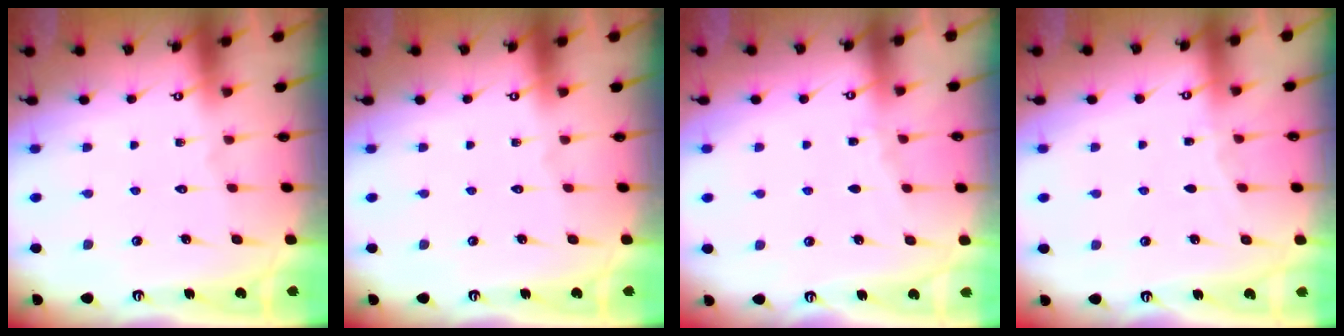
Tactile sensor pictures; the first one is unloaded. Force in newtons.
{"total": 0.0}
{"total": 2.8, "press": 2.8, "slide": 0.4}
{"total": 2.7, "press": 2.6, "slide": 0.3}